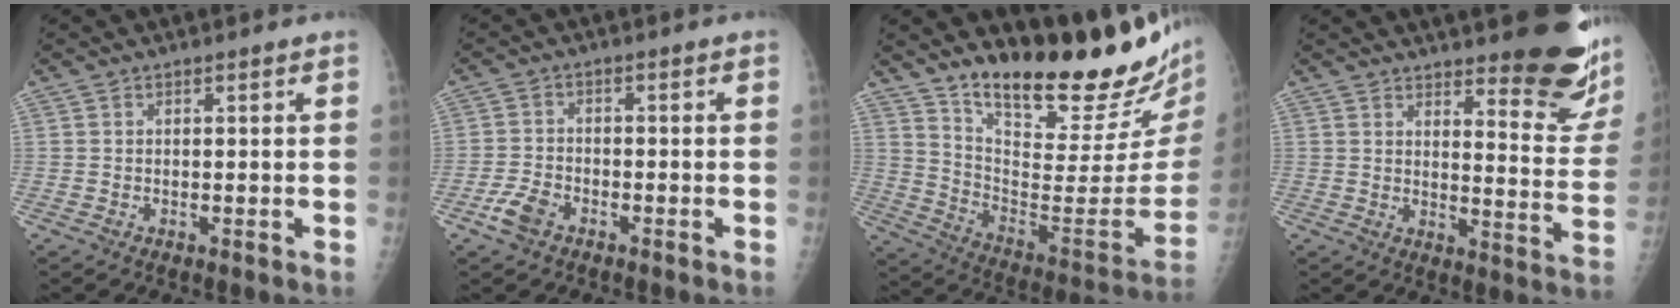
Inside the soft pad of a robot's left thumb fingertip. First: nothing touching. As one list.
[{"total": 4.5, "force": [-2.8, 2.5, 2.4], "torque": [-0.053, 0.011, -0.053]}, {"total": 25.9, "force": [21.2, 4.8, 14.0], "torque": [-0.189, -0.160, 0.315]}, {"total": 17.2, "force": [12.7, 4.5, 10.6], "torque": [-0.095, -0.106, 0.152]}]